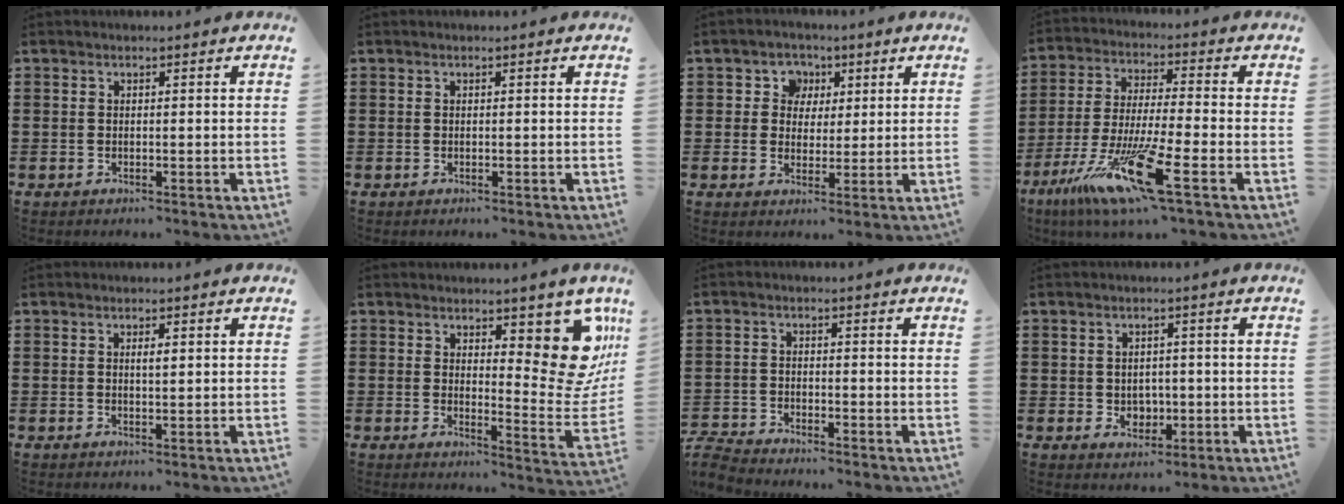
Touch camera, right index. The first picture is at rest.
{"total": 0.0}
{"total": 4.0, "force": [1.2, 3.8, 0.6], "torque": [-0.037, 0.013, 0.018]}
{"total": 16.2, "force": [-9.6, 1.7, 13.0], "torque": [-0.272, -0.001, -0.171]}
{"total": 1.7, "force": [0.4, 0.4, 1.6], "torque": [-0.031, 0.003, 0.004]}
{"total": 10.3, "force": [5.7, 3.8, 7.7], "torque": [-0.091, -0.048, 0.101]}
{"total": 3.0, "force": [-3.0, 0.1, 0.2], "torque": [-0.022, -0.006, -0.068]}
{"total": 2.6, "force": [-0.2, 2.3, 1.2], "torque": [-0.025, 0.004, -0.009]}